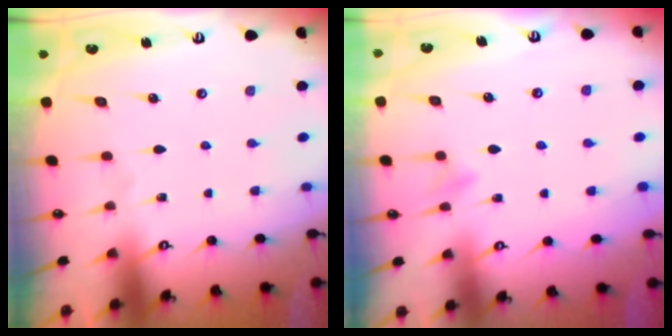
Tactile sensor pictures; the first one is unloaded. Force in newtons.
{"total": 5.6, "press": 5.6, "slide": 0.7}